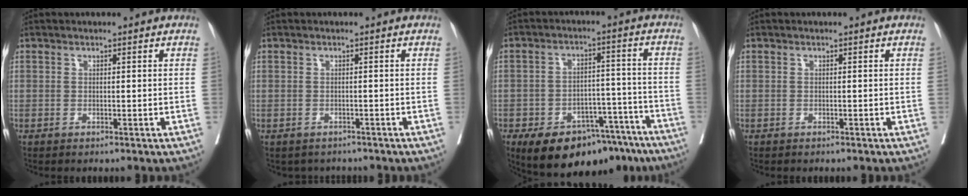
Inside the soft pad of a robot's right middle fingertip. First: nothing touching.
{"total": 2.6, "force": [-2.2, 1.4, 0.0], "torque": [0.001, 0.004, -0.032]}
{"total": 17.1, "force": [-12.3, 8.4, 8.4], "torque": [-0.109, 0.026, -0.172]}
{"total": 0.0}